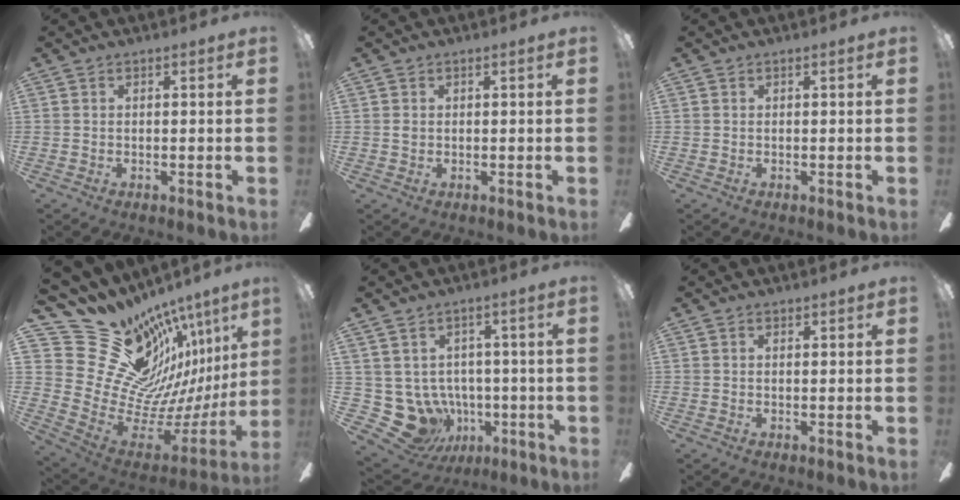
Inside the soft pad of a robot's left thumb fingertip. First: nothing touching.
{"total": 0.6, "force": [0.0, 0.4, 0.3], "torque": [-0.007, 0.001, -0.001]}
{"total": 0.0}
{"total": 23.2, "force": [13.5, 15.6, 10.7], "torque": [-0.183, -0.140, 0.300]}
{"total": 10.6, "force": [-1.8, 9.7, 3.8], "torque": [-0.127, -0.005, -0.021]}
{"total": 0.0}